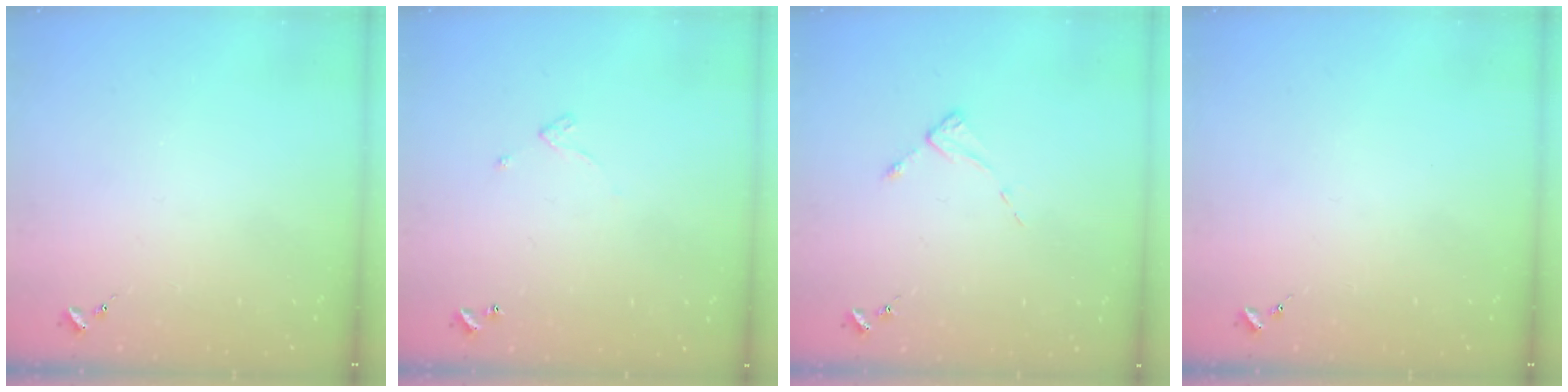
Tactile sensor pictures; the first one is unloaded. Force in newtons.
{"total": 3.2, "press": 3.1, "slide": 0.3}
{"total": 2.6, "press": 2.6, "slide": 0.4}
{"total": 0.0}